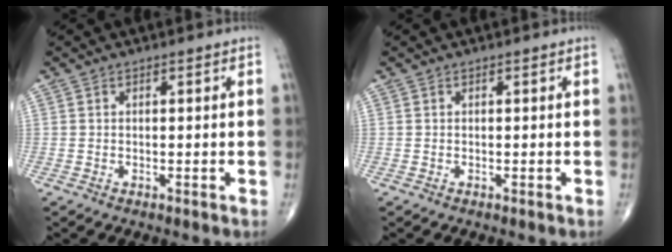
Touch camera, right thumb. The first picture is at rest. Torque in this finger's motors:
{"motor_torque": [0.10, -0.10, 0.14, 0.14, 0.00]}